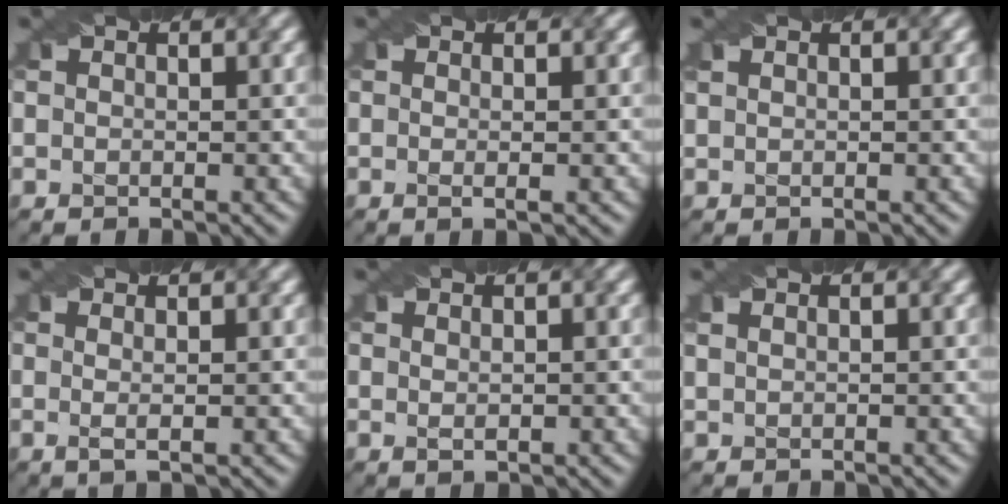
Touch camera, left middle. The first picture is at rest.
{"total": 1.0, "force": [0.0, 0.0, 1.0], "torque": [-0.014, -0.002, -0.003]}
{"total": 0.8, "force": [0.7, 0.2, 0.3], "torque": [-0.006, -0.001, 0.014]}
{"total": 1.4, "force": [0.1, 0.0, 1.4], "torque": [-0.021, 0.000, -0.003]}
{"total": 0.9, "force": [0.3, 0.3, 0.7], "torque": [-0.011, -0.003, 0.010]}
{"total": 1.2, "force": [0.9, 0.5, 0.7], "torque": [-0.007, 0.006, 0.007]}